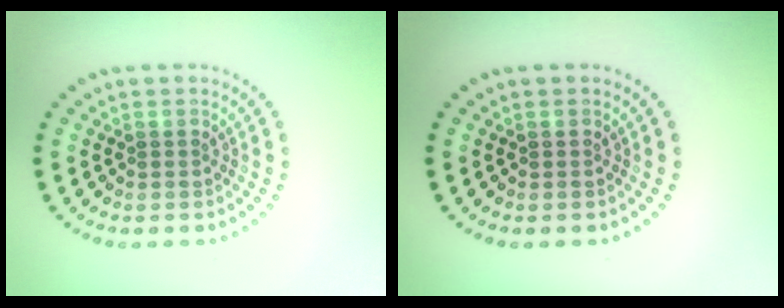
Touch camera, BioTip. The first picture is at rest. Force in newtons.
{"total": 0.0}